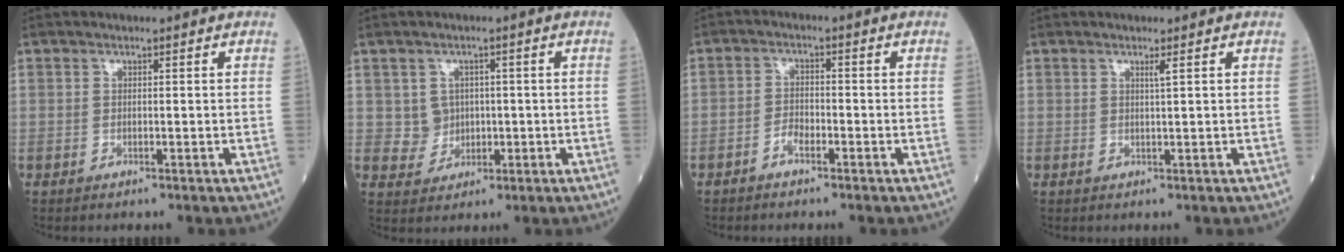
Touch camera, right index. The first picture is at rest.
{"total": 3.7, "force": [0.6, 3.6, 0.5], "torque": [0.002, 0.009, 0.017]}
{"total": 2.3, "force": [-1.6, 1.0, 1.3], "torque": [-0.021, 0.005, -0.030]}
{"total": 1.1, "force": [0.7, -0.3, 0.7], "torque": [-0.018, -0.004, 0.017]}